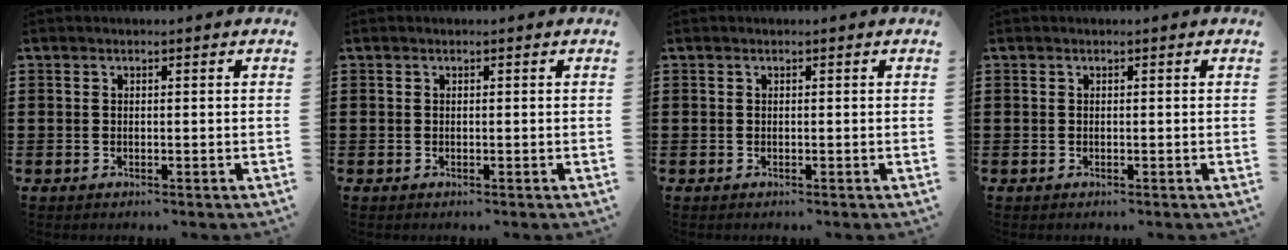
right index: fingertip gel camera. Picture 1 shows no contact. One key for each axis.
{"total": 0.0}
{"total": 0.0}
{"total": 0.0}